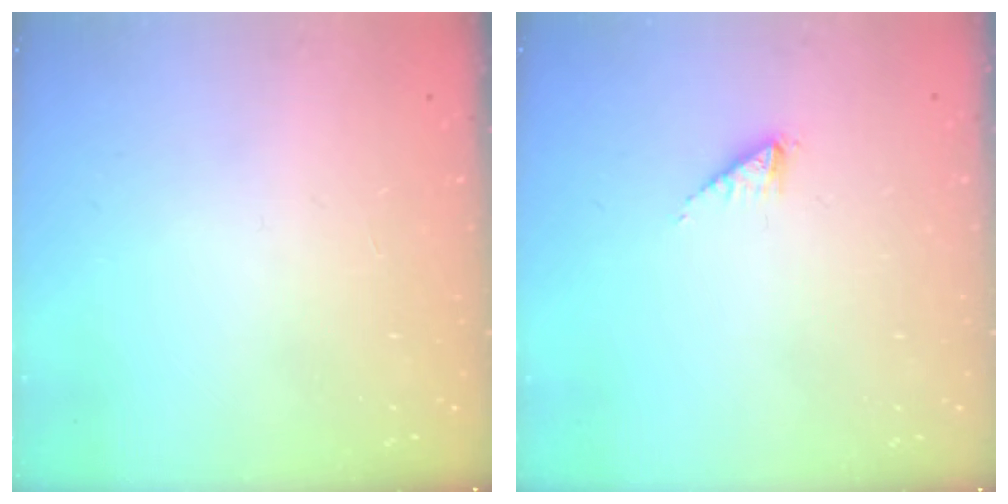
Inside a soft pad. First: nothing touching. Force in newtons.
{"total": 2.1, "press": 2.1, "slide": 0.2}